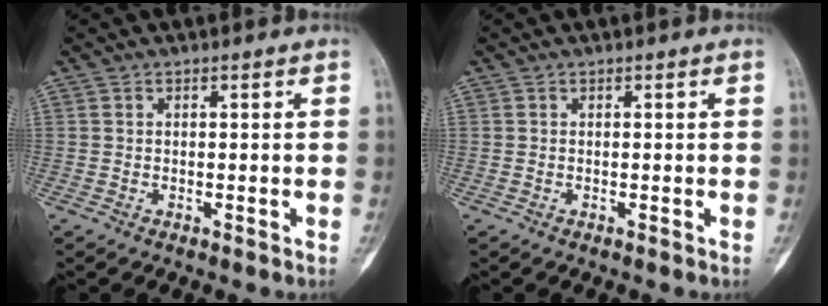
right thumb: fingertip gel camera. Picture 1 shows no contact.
{"total": 0.0}